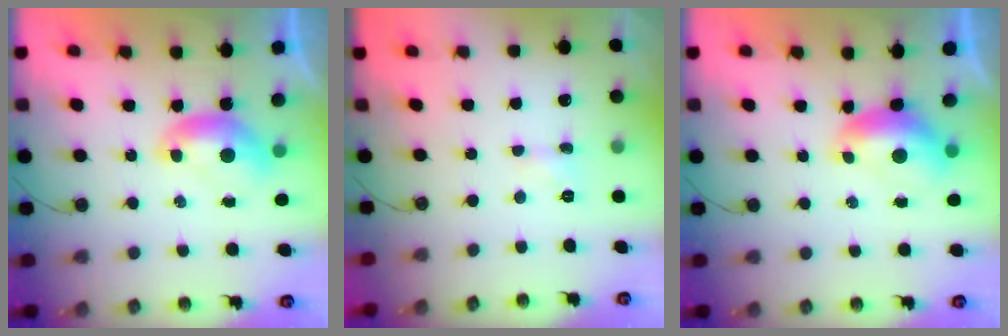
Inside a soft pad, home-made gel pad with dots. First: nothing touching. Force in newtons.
{"total": 1.6, "press": 1.6, "slide": 0.4}
{"total": 0.5, "press": 0.1, "slide": 0.5}